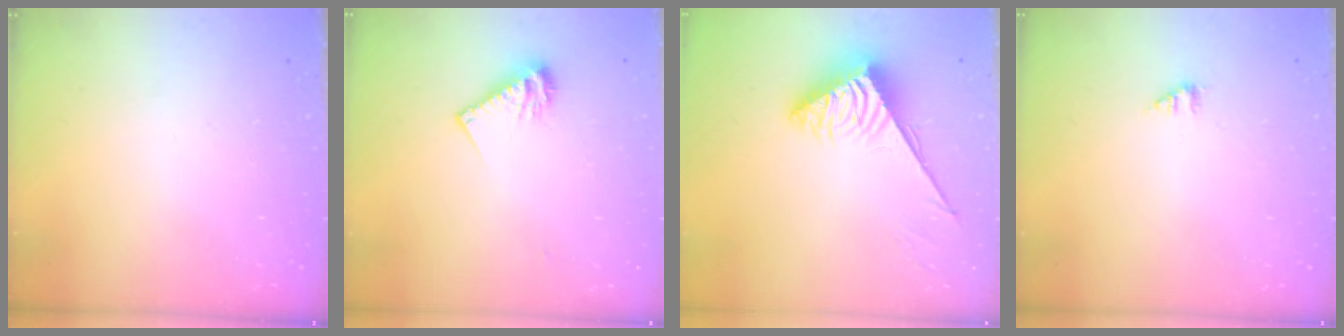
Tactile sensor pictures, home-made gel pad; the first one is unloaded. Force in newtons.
{"total": 9.3, "press": 9.3, "slide": 0.6}
{"total": 3.9, "press": 3.8, "slide": 0.4}
{"total": 1.4, "press": 1.4, "slide": 0.2}